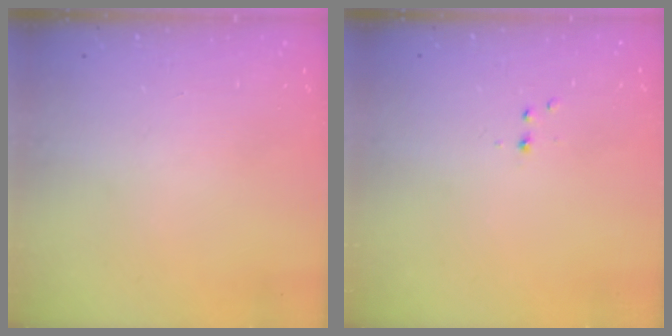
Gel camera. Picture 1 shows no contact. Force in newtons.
{"total": 2.2, "press": 1.9, "slide": 1.2}